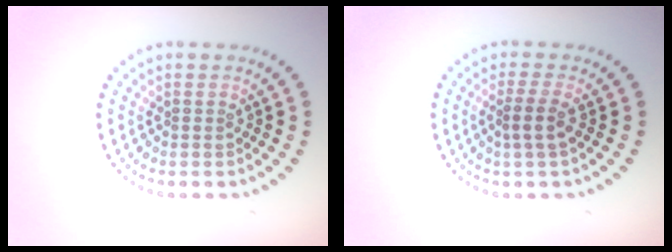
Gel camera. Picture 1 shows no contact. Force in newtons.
{"total": 1.8, "press": 1.5, "slide": 1.1}